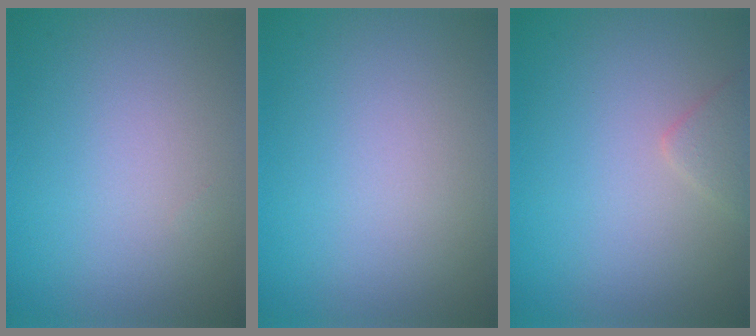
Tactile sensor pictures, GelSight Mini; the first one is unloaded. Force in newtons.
{"total": 0.0}
{"total": 1.3, "press": 1.3, "slide": 0.0}